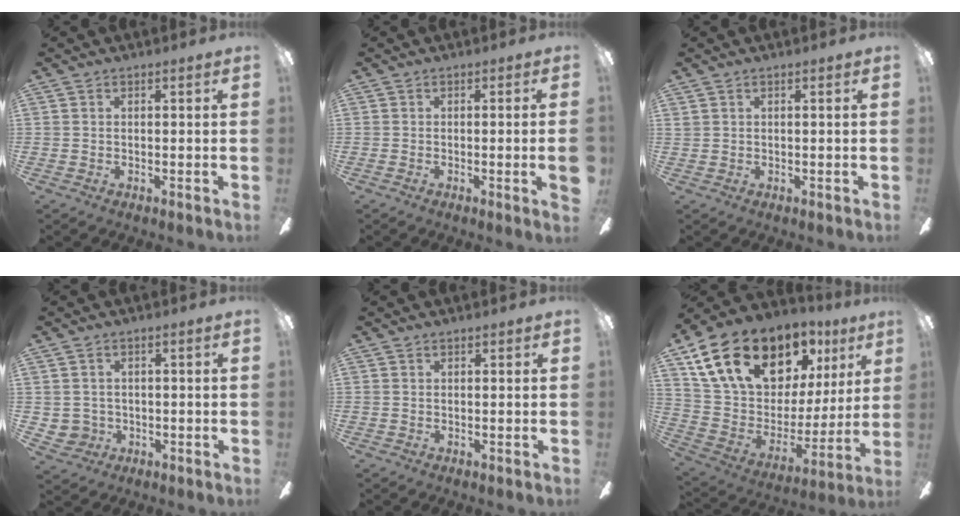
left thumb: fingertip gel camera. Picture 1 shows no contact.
{"total": 3.1, "force": [-0.3, -0.3, 3.1], "torque": [-0.051, -0.009, -0.004]}
{"total": 0.6, "force": [0.2, 0.0, 0.6], "torque": [-0.013, 0.000, 0.004]}
{"total": 2.9, "force": [0.6, 2.8, 0.6], "torque": [-0.018, 0.006, 0.012]}
{"total": 0.6, "force": [0.5, 0.0, 0.4], "torque": [-0.010, 0.000, 0.008]}
{"total": 23.9, "force": [15.8, 13.0, 12.4], "torque": [-0.226, -0.082, 0.300]}